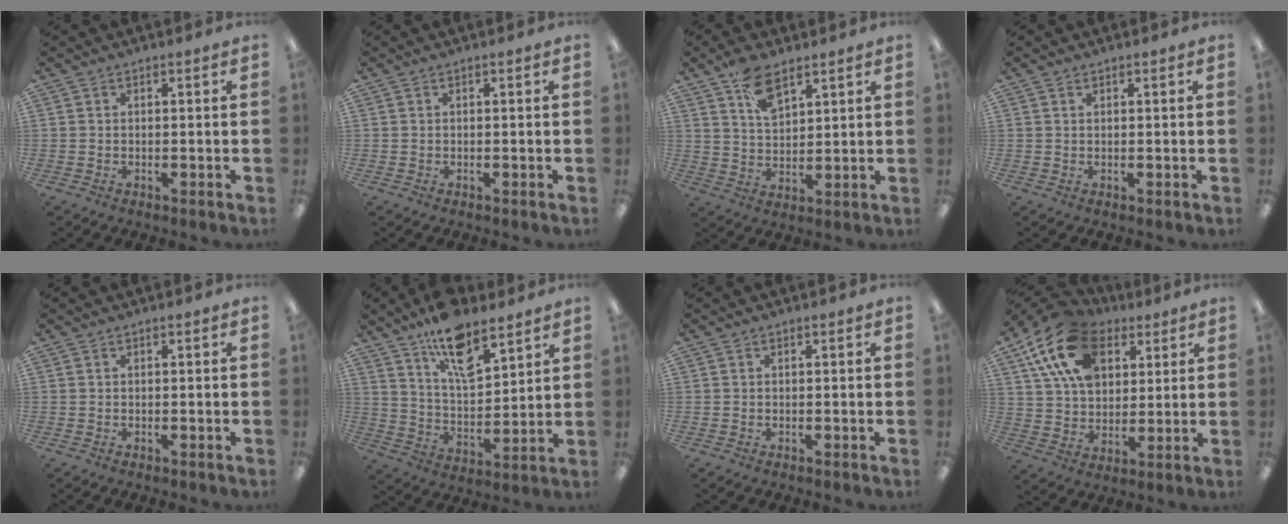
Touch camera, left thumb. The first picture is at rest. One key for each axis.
{"total": 0.0}
{"total": 8.8, "fx": 5.8, "fy": 4.5, "fz": 5.0, "tx": -0.088, "ty": -0.020, "tz": 0.105}
{"total": 0.6, "fx": 0.4, "fy": 0.3, "fz": 0.3, "tx": -0.006, "ty": 0.003, "tz": 0.006}
{"total": 0.0}
{"total": 14.7, "fx": 10.5, "fy": 5.9, "fz": 8.4, "tx": -0.142, "ty": -0.053, "tz": 0.183}
{"total": 0.0}
{"total": 18.5, "fx": 9.4, "fy": 12.1, "fz": 10.4, "tx": -0.209, "ty": -0.023, "tz": 0.173}